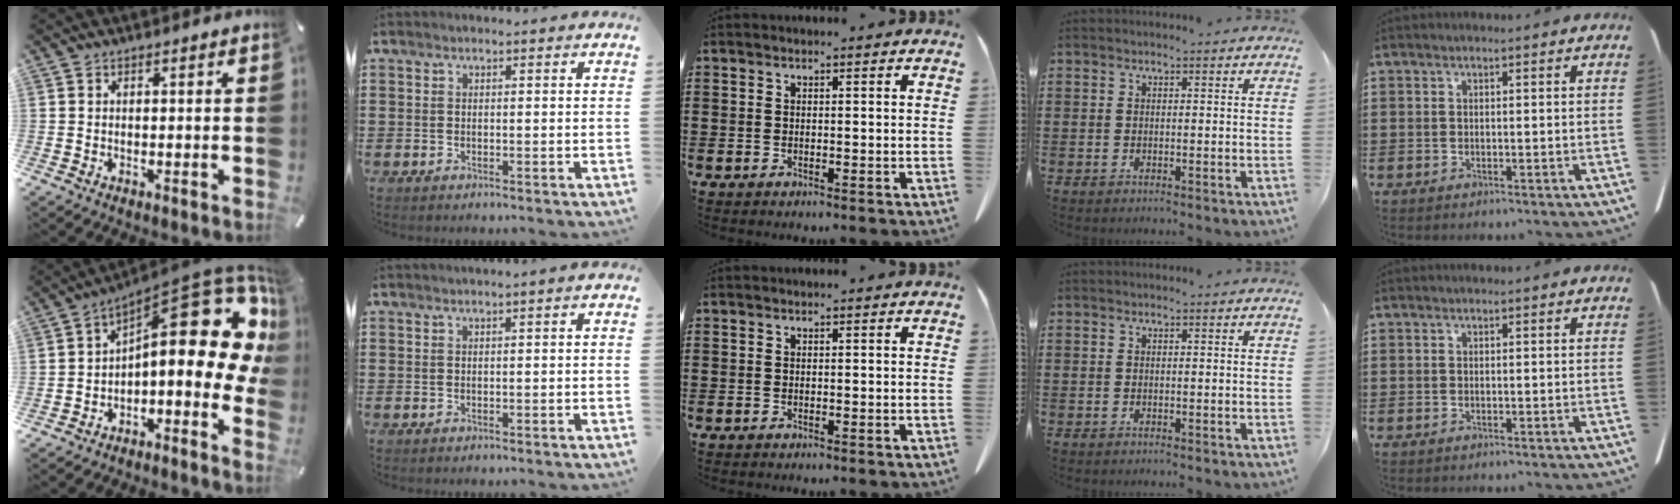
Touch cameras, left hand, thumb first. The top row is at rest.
{"thumb": {"total": 19.4, "force": [6.6, 8.0, 16.4], "torque": [-0.205, -0.065, 0.111]}, "index": {"total": 0.7, "force": [0.1, 0.0, 0.6], "torque": [-0.009, -0.005, 0.003]}}